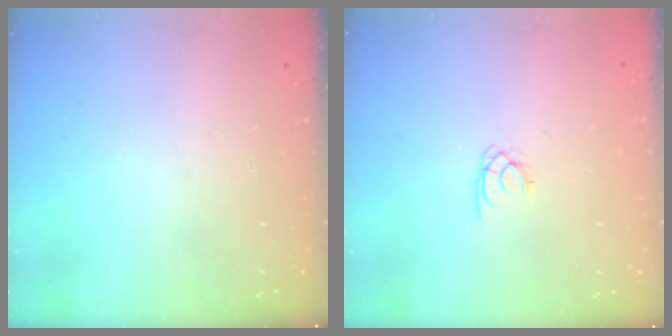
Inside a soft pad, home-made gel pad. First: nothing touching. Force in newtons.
{"total": 1.4, "press": 1.4, "slide": 0.3}